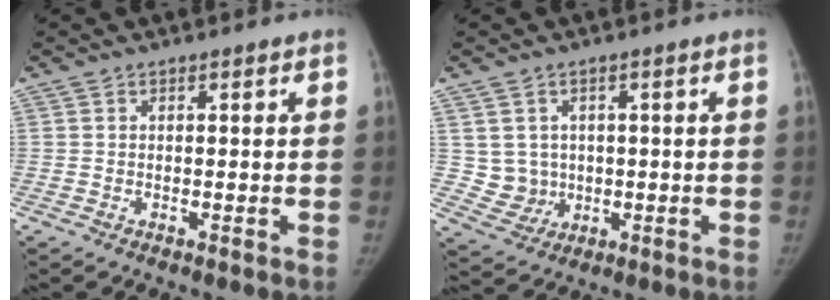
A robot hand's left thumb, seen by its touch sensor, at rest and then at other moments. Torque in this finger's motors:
{"motor_torque": [-0.34, -0.17, -0.16, 0.20, -0.08]}